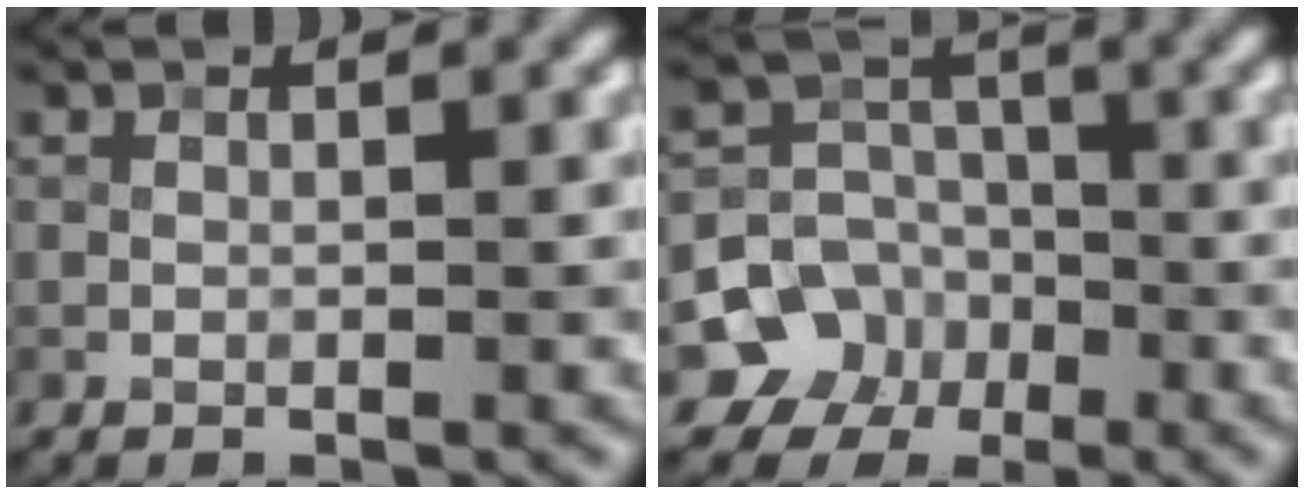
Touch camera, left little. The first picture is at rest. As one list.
[{"total": 6.2, "force": [-2.9, 5.4, 0.8], "torque": [0.019, -0.005, -0.072]}]